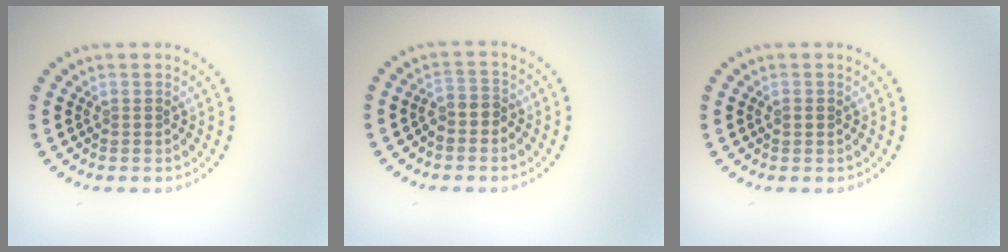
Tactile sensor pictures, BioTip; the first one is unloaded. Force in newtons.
{"total": 1.8, "press": 1.6, "slide": 0.9}
{"total": 0.9, "press": 0.9, "slide": 0.1}